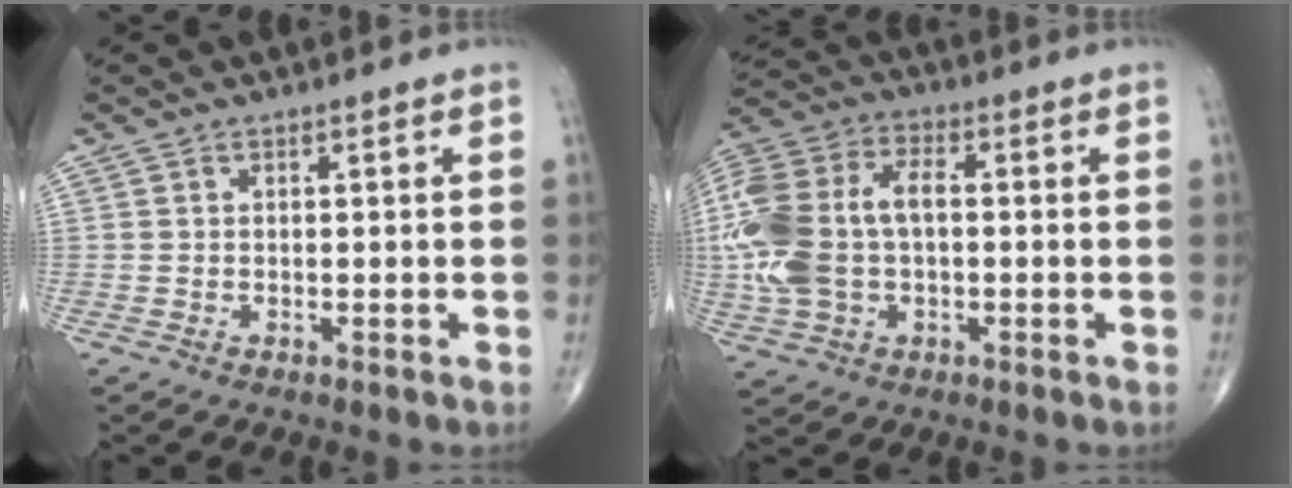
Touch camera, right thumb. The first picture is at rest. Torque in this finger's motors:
{"motor_torque": [2.46, 2.45, 1.71, -0.11, 0.25]}